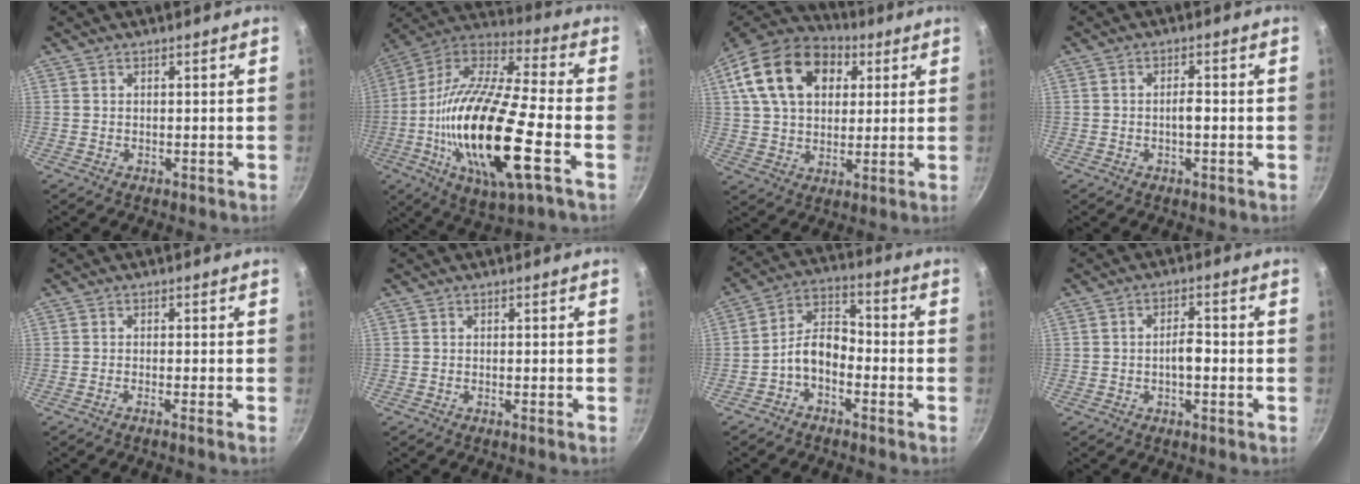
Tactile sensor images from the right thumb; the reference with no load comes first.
{"total": 24.8, "force": [-5.3, 5.9, 23.5], "torque": [-0.441, 0.018, -0.113]}
{"total": 21.0, "force": [7.1, 14.4, 13.6], "torque": [-0.228, 0.012, 0.113]}
{"total": 2.1, "force": [-0.5, 0.8, 1.9], "torque": [-0.027, 0.012, -0.009]}
{"total": 1.3, "force": [-0.9, -0.5, 0.9], "torque": [-0.032, 0.011, -0.017]}
{"total": 0.5, "force": [-0.3, -0.2, 0.4], "torque": [-0.019, 0.005, -0.007]}
{"total": 7.2, "force": [-3.4, 4.3, 4.7], "torque": [-0.076, 0.055, -0.075]}
{"total": 3.3, "force": [-1.0, 1.5, 2.8], "torque": [-0.035, 0.019, -0.019]}